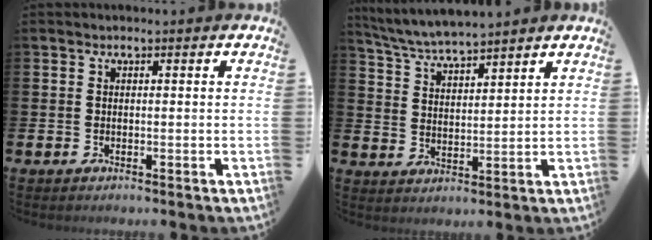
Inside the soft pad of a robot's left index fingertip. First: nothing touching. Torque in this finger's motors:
{"motor_torque": [0.12, -0.52, 0.23, 0.12]}